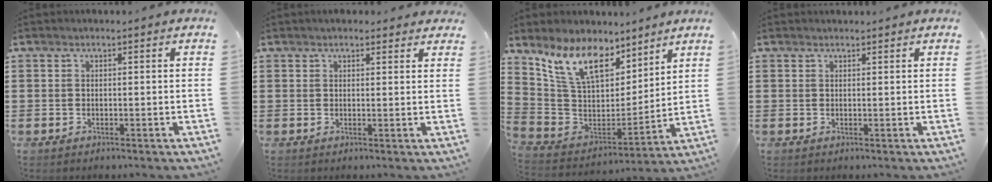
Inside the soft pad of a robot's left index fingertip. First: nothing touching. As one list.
[{"total": 1.7, "force": [1.6, 0.5, 0.4], "torque": [-0.010, 0.006, 0.030]}, {"total": 11.3, "force": [8.6, 4.7, 5.7], "torque": [-0.159, -0.040, 0.158]}, {"total": 0.6, "force": [0.6, 0.1, 0.1], "torque": [-0.004, 0.000, 0.012]}]